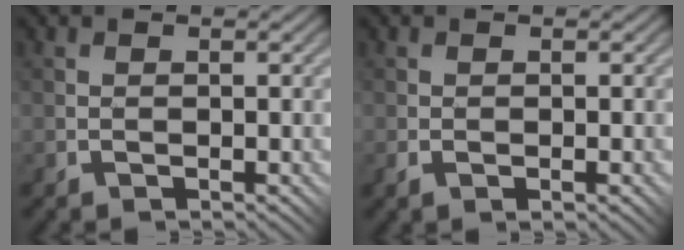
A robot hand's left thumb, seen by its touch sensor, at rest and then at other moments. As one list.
[{"total": 1.6, "force": [-0.6, 0.6, 1.3], "torque": [-0.022, -0.003, -0.007]}]